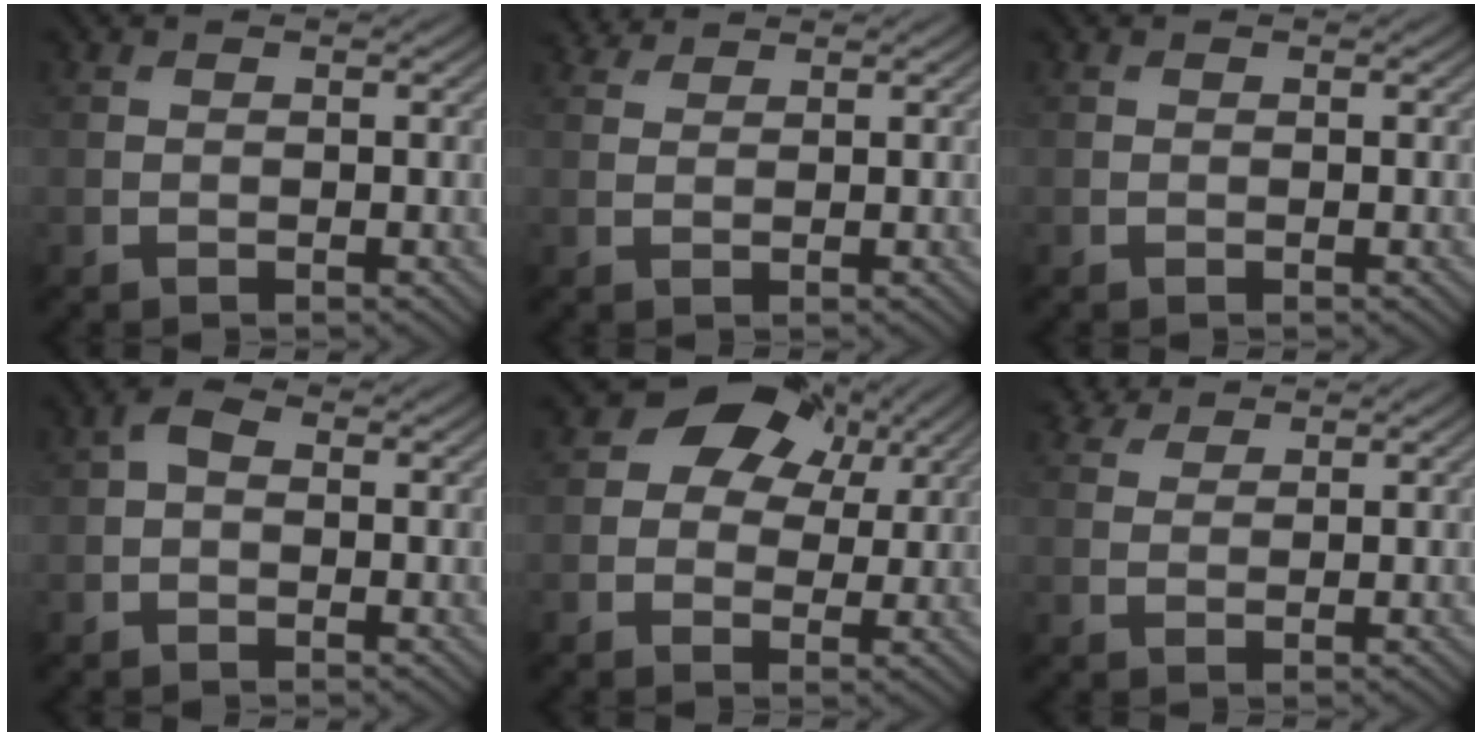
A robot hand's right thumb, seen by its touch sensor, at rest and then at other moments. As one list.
[{"total": 1.7, "force": [1.6, 0.5, 0.2], "torque": [-0.011, 0.007, 0.033]}, {"total": 0.0}, {"total": 1.9, "force": [0.0, 1.3, 1.4], "torque": [-0.030, 0.010, -0.007]}, {"total": 9.0, "force": [3.8, 6.5, 4.9], "torque": [-0.101, 0.023, 0.050]}, {"total": 2.6, "force": [2.2, 1.0, 0.8], "torque": [-0.025, 0.010, 0.045]}]